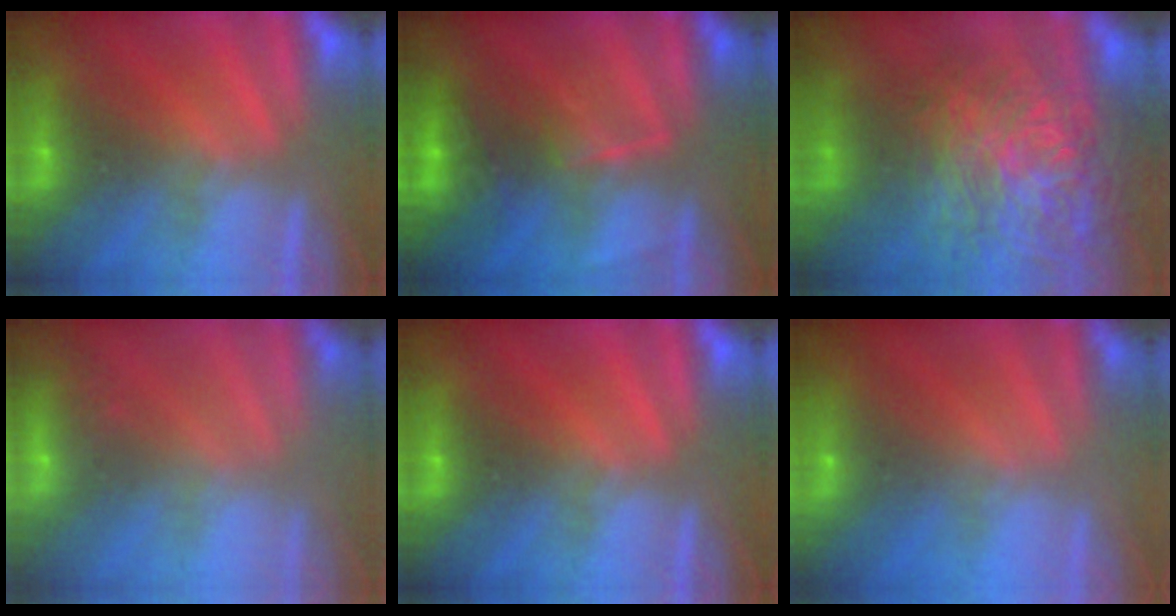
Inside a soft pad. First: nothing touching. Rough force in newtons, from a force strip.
{"total": 2.7}
{"total": 7.3}
{"total": 2.3}
{"total": 0.0}
{"total": 7.0}